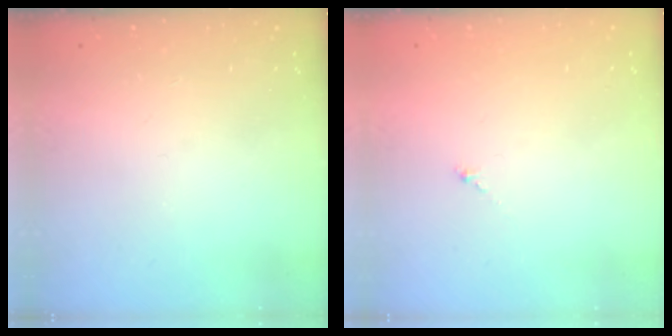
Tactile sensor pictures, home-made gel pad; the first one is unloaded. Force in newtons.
{"total": 0.0}